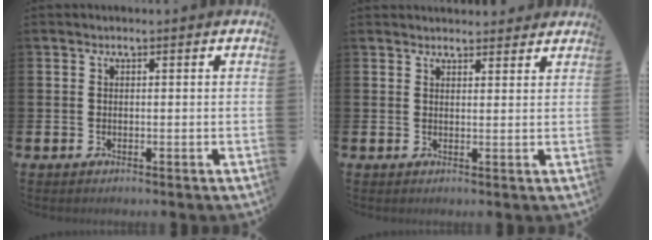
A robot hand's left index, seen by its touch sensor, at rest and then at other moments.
{"total": 2.4, "force": [2.3, 0.4, -0.1], "torque": [0.010, -0.014, 0.040]}